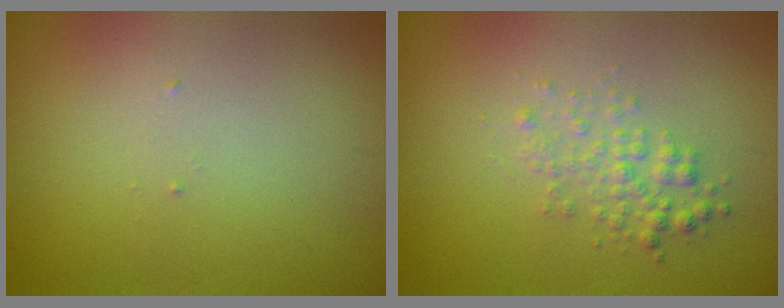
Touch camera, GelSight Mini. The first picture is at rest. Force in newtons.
{"total": 2.0, "press": 2.0, "slide": 0.1}